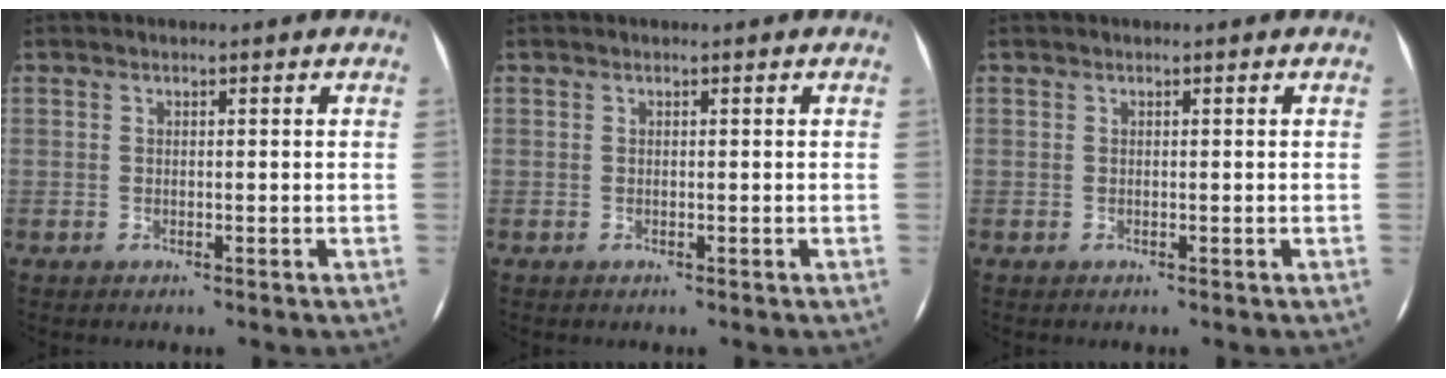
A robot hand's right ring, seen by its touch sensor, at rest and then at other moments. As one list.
[{"total": 0.0}, {"total": 0.0}]